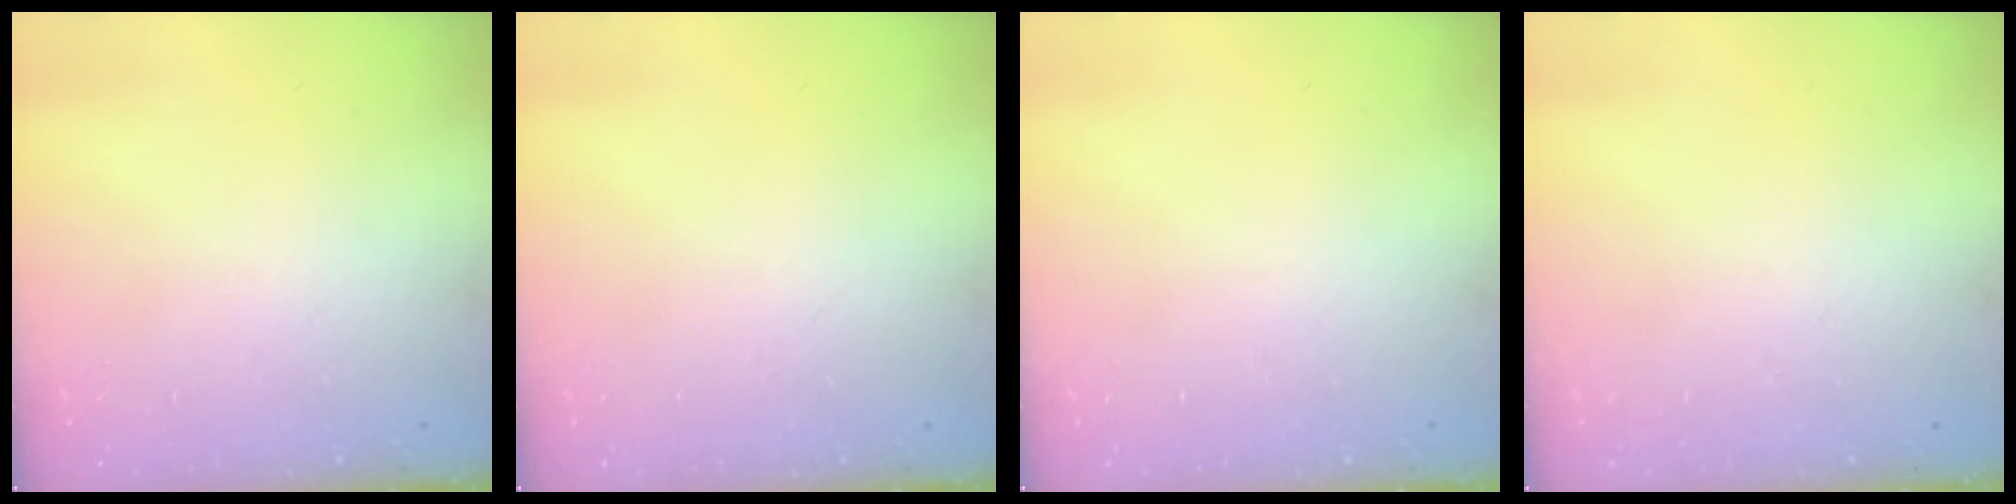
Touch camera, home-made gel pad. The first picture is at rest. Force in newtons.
{"total": 0.0}
{"total": 0.0}
{"total": 0.0}